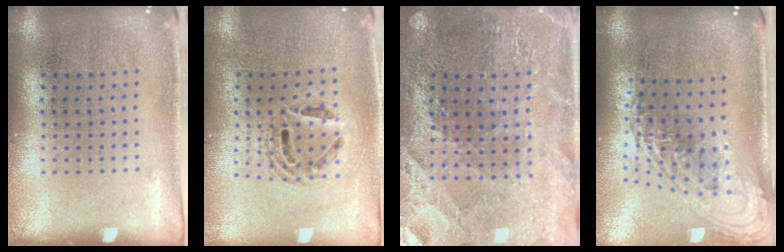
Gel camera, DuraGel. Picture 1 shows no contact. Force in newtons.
{"total": 1.4, "press": 1.3, "slide": 0.7}
{"total": 2.6, "press": 2.6, "slide": 0.4}
{"total": 2.1, "press": 1.7, "slide": 1.3}